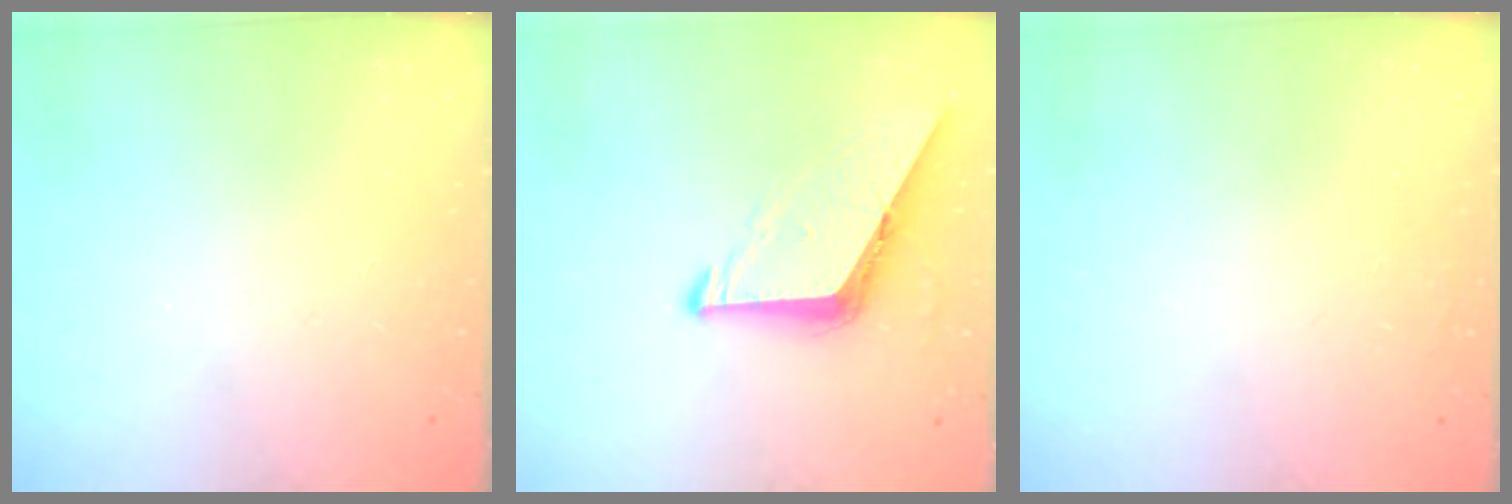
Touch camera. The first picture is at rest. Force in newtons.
{"total": 8.6, "press": 8.5, "slide": 0.9}
{"total": 1.5, "press": 1.5, "slide": 0.1}